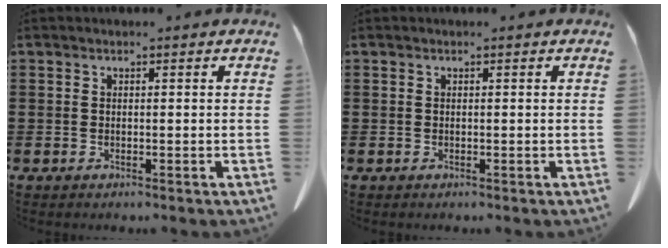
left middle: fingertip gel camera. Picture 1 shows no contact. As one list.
[{"total": 0.0}]